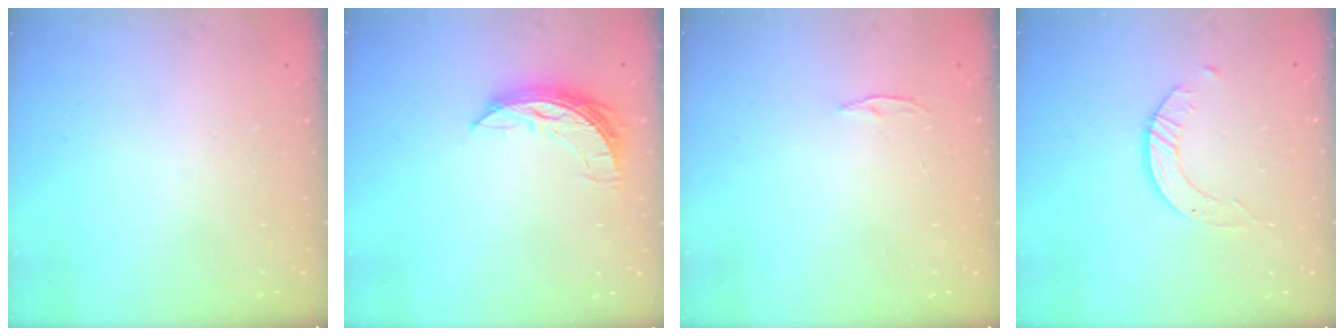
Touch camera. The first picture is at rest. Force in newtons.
{"total": 7.2, "press": 7.2, "slide": 0.3}
{"total": 3.2, "press": 3.2, "slide": 0.4}
{"total": 3.1, "press": 3.1, "slide": 0.4}